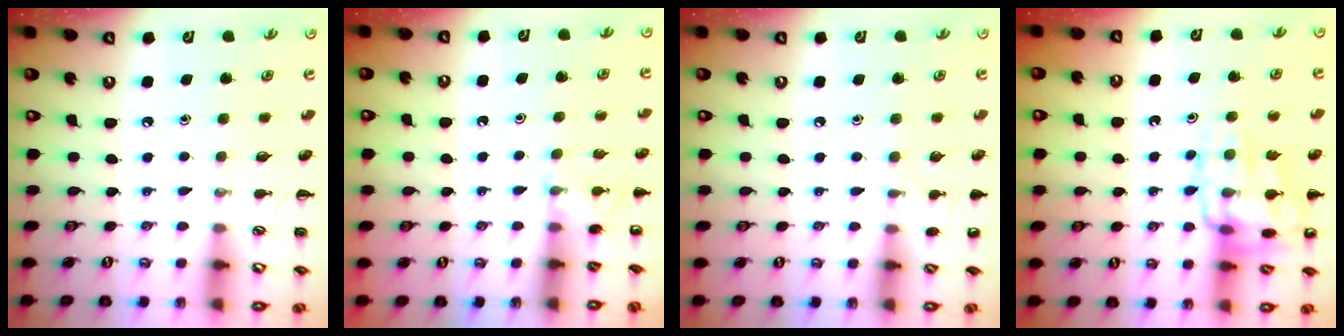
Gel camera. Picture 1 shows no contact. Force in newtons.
{"total": 5.8, "press": 5.5, "slide": 1.9}
{"total": 5.3, "press": 5.1, "slide": 1.5}
{"total": 14.7, "press": 14.6, "slide": 1.0}